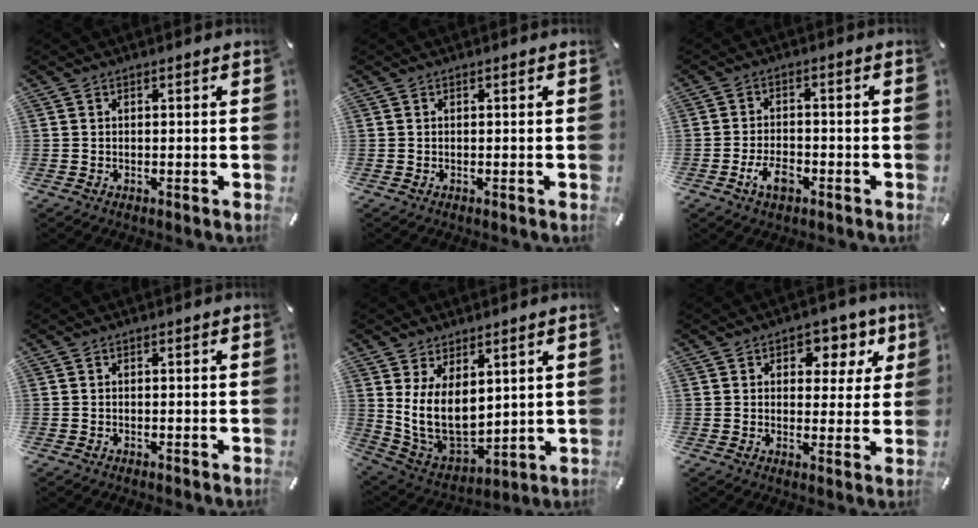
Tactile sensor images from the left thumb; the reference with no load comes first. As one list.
[{"total": 0.0}, {"total": 6.0, "force": [-2.9, 3.3, 4.0], "torque": [-0.089, 0.010, -0.056]}, {"total": 0.0}, {"total": 12.9, "force": [3.7, 8.8, 8.7], "torque": [-0.182, -0.043, 0.077]}, {"total": 7.1, "force": [3.6, 5.1, 3.4], "torque": [-0.023, -0.023, 0.053]}]